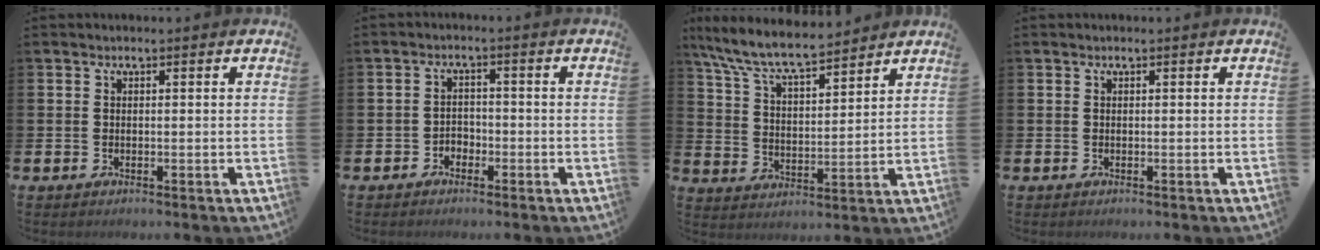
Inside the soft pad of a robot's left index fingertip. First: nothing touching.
{"total": 1.9, "force": [-1.5, 1.2, 0.2], "torque": [-0.015, 0.006, -0.033]}
{"total": 8.3, "force": [7.6, 1.1, 3.0], "torque": [-0.091, -0.044, 0.137]}
{"total": 0.0}